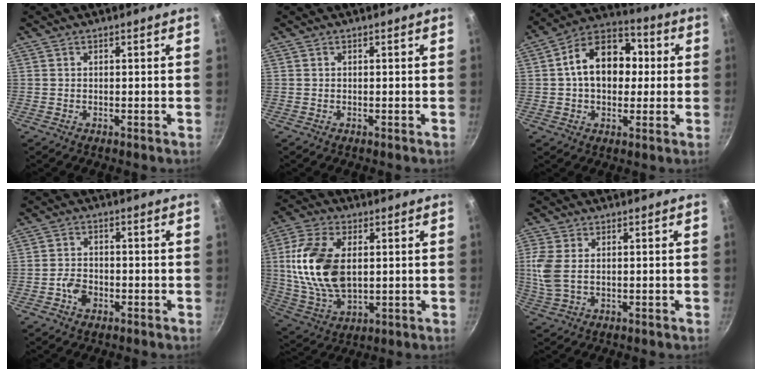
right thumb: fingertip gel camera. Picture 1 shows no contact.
{"total": 0.0}
{"total": 15.6, "force": [1.5, 11.0, 11.0], "torque": [-0.133, 0.030, 0.005]}
{"total": 3.9, "force": [-1.8, 2.7, 2.1], "torque": [-0.035, 0.018, -0.036]}
{"total": 16.5, "force": [2.3, 9.8, 13.1], "torque": [-0.243, -0.006, 0.049]}
{"total": 6.5, "force": [0.6, 3.8, 5.2], "torque": [-0.117, 0.000, 0.013]}